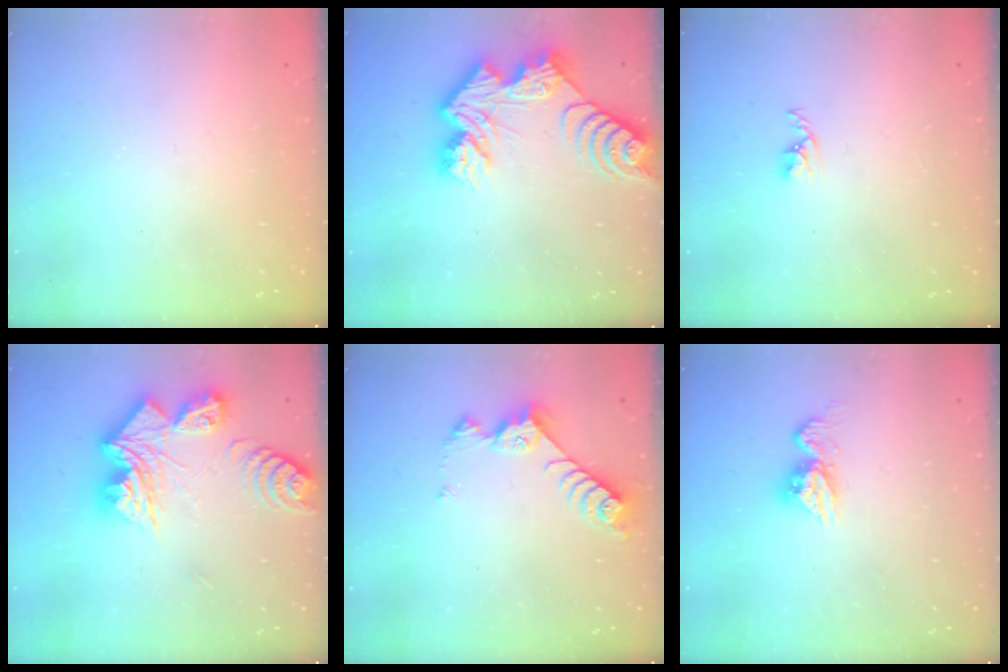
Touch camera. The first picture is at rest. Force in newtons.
{"total": 14.2, "press": 14.2, "slide": 1.0}
{"total": 2.5, "press": 2.5, "slide": 0.4}
{"total": 19.1, "press": 19.0, "slide": 2.0}
{"total": 7.7, "press": 7.6, "slide": 0.5}
{"total": 8.6, "press": 8.5, "slide": 0.7}